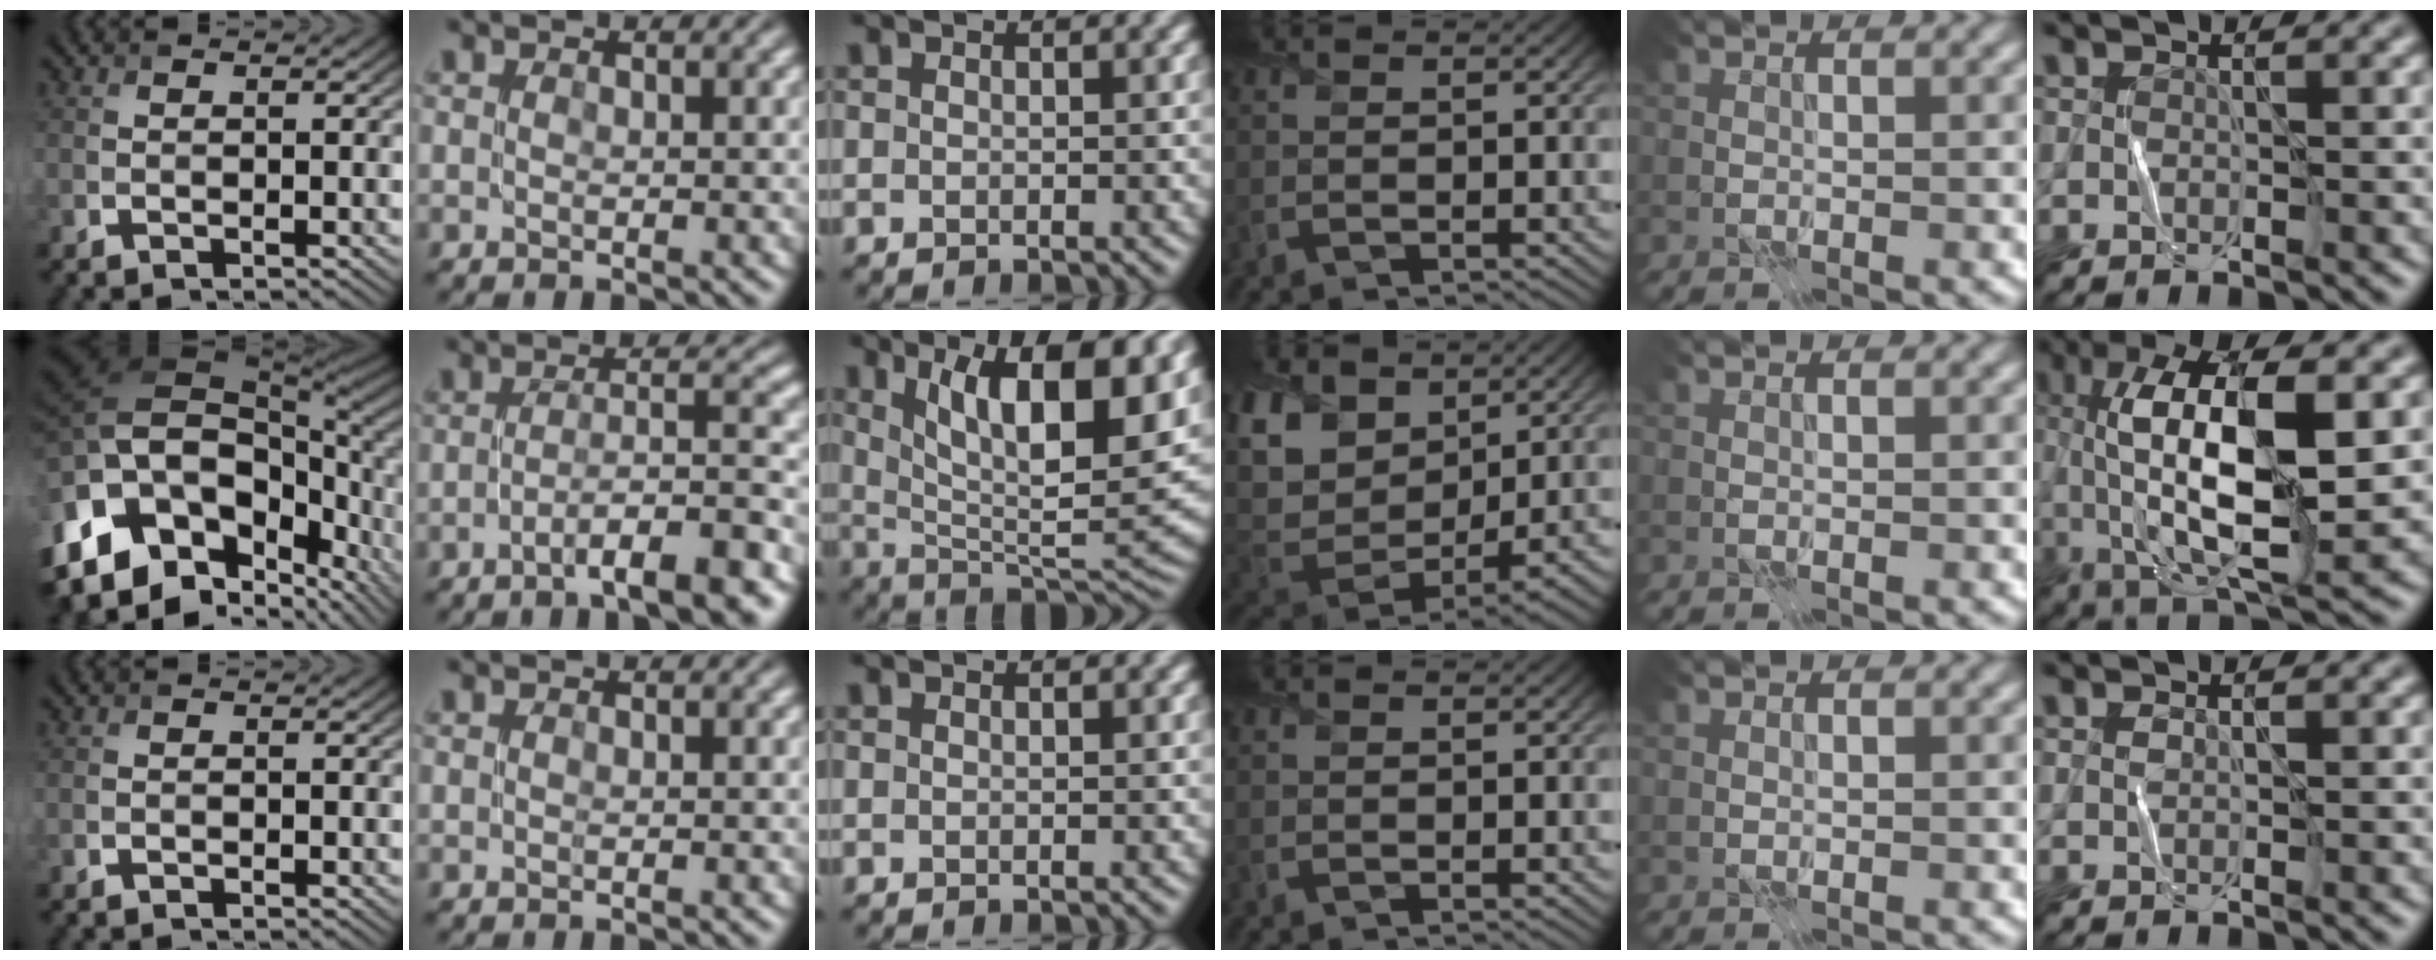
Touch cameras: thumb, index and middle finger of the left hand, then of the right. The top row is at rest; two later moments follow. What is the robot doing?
{"motion": "fold", "object": "shorts"}